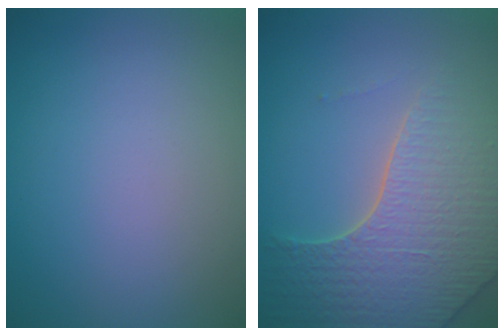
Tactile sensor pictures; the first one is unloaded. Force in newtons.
{"total": 6.2, "press": 5.2, "slide": 3.4}